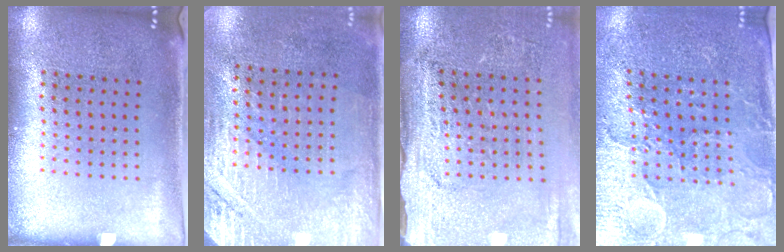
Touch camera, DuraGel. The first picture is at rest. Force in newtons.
{"total": 2.8, "press": 2.6, "slide": 1.0}
{"total": 3.4, "press": 3.1, "slide": 1.3}
{"total": 3.4, "press": 3.3, "slide": 1.0}